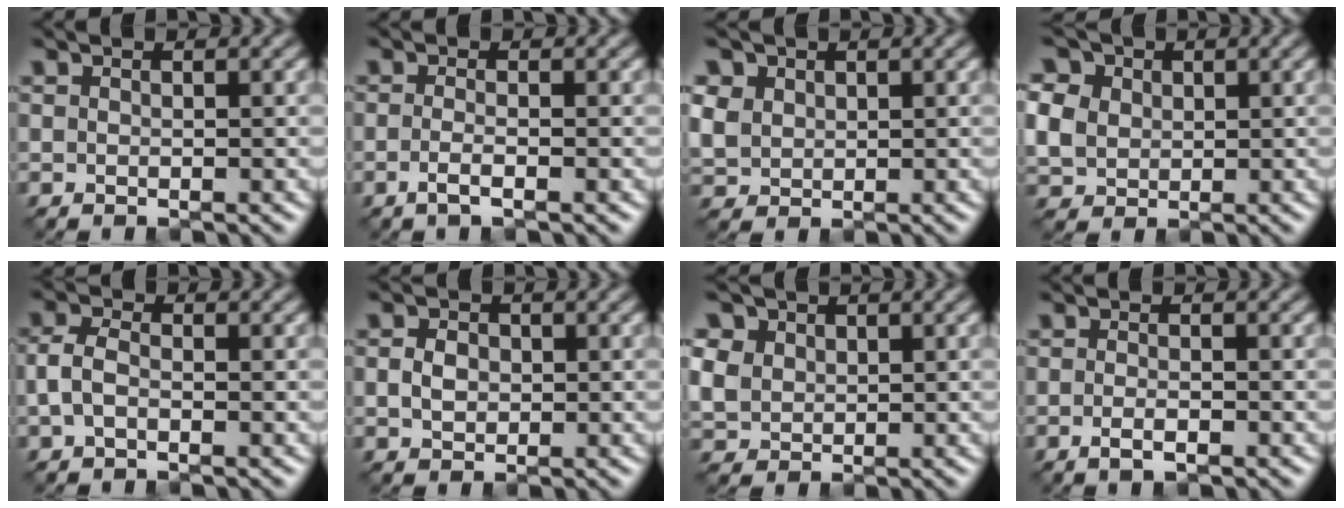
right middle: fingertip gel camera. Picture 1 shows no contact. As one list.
[{"total": 1.7, "force": [-0.7, 0.5, 1.4], "torque": [-0.026, -0.003, -0.019]}, {"total": 3.9, "force": [1.7, 3.2, 1.5], "torque": [-0.068, 0.011, 0.045]}, {"total": 8.4, "force": [3.3, 6.7, 4.0], "torque": [-0.102, 0.026, 0.046]}, {"total": 2.2, "force": [-0.5, 1.3, 1.7], "torque": [-0.041, 0.006, -0.016]}, {"total": 2.1, "force": [0.1, 1.7, 1.2], "torque": [-0.025, 0.000, -0.002]}, {"total": 6.1, "force": [2.7, 4.8, 2.7], "torque": [-0.100, 0.017, 0.047]}, {"total": 1.6, "force": [-0.8, 0.5, 1.3], "torque": [-0.026, -0.004, -0.017]}]